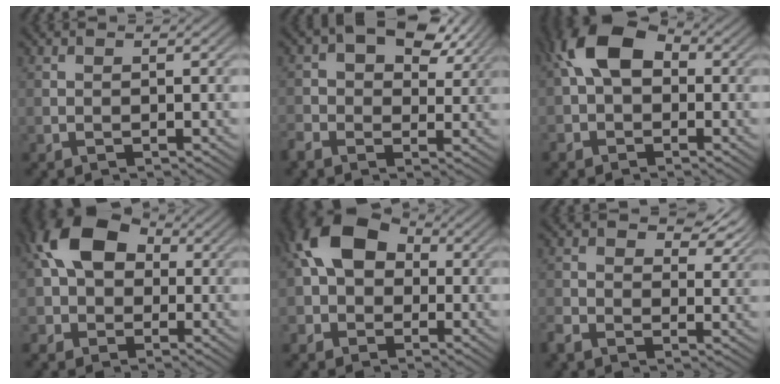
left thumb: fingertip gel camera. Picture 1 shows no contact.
{"total": 7.0, "force": [1.3, 5.0, 4.7], "torque": [-0.088, 0.000, 0.013]}
{"total": 8.5, "force": [0.4, 5.9, 6.1], "torque": [-0.132, 0.016, -0.011]}
{"total": 10.0, "force": [0.7, 7.6, 6.4], "torque": [-0.137, 0.011, -0.003]}
{"total": 9.9, "force": [0.1, 7.6, 6.4], "torque": [-0.136, 0.012, -0.019]}
{"total": 5.9, "force": [1.2, 4.3, 3.9], "torque": [-0.076, -0.005, 0.011]}